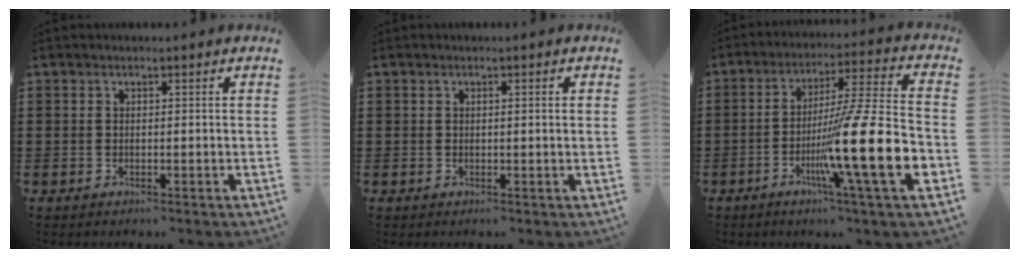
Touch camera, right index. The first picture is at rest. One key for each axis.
{"total": 0.6, "fx": 0.0, "fy": -0.1, "fz": 0.6, "tx": -0.010, "ty": -0.002, "tz": 0.000}
{"total": 19.1, "fx": -6.2, "fy": 1.7, "fz": 18.0, "tx": -0.298, "ty": -0.007, "tz": -0.100}